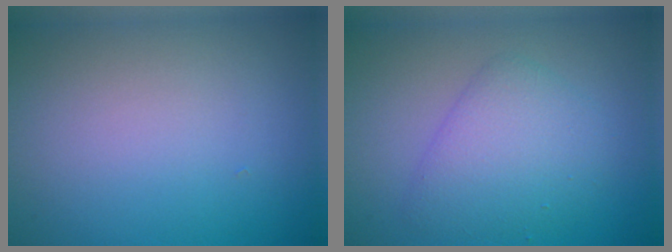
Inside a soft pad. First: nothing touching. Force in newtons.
{"total": 4.1, "press": 4.1, "slide": 0.1}